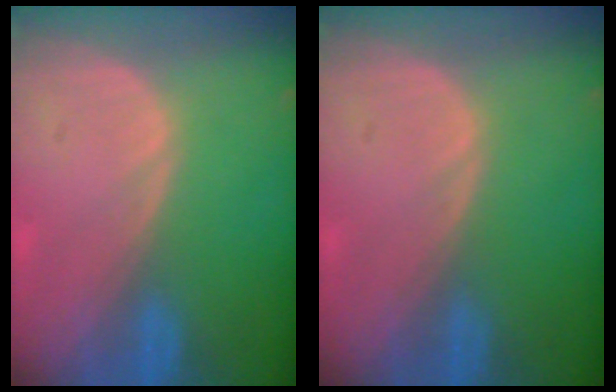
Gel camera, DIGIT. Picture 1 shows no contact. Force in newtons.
{"total": 0.0}